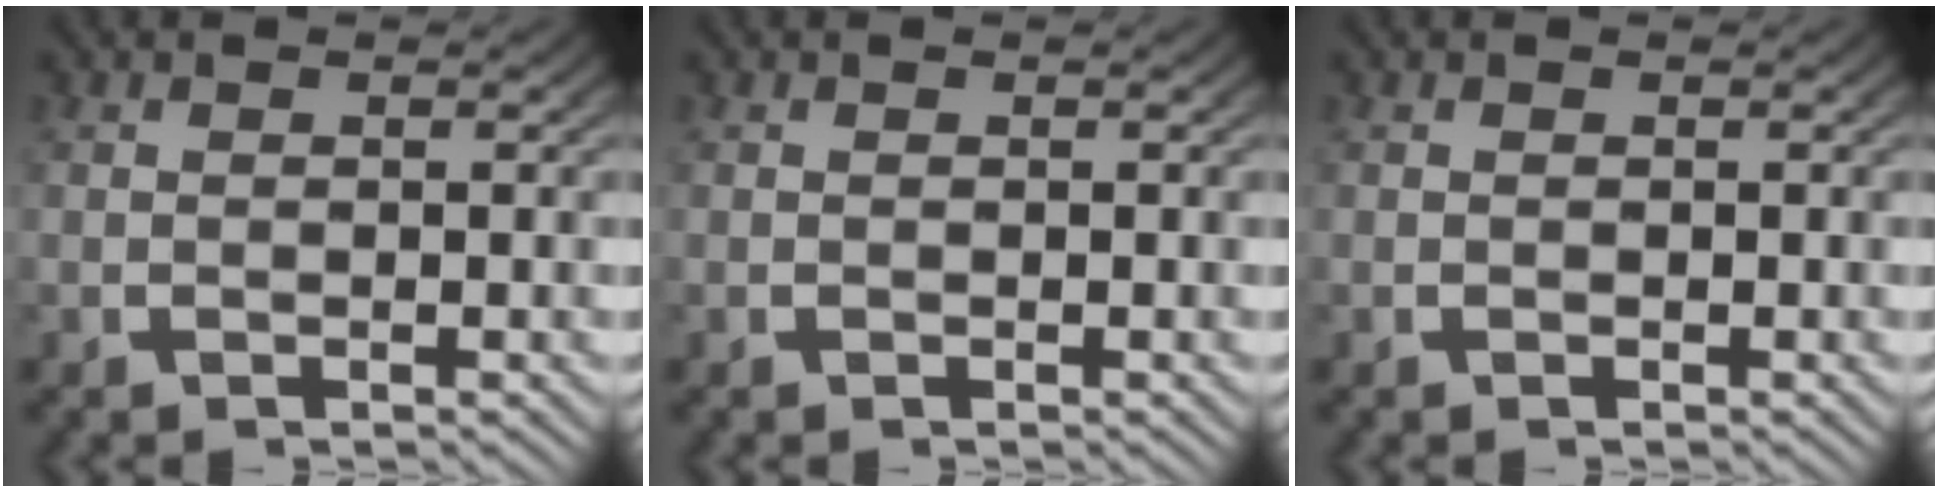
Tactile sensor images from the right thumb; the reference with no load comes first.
{"total": 0.0}
{"total": 0.0}